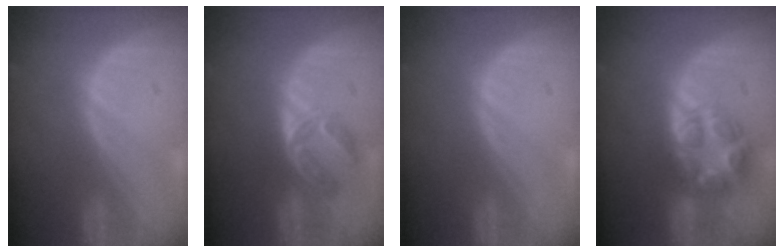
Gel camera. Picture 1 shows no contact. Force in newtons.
{"total": 5.8, "press": 4.7, "slide": 3.5}
{"total": 0.0}
{"total": 8.0, "press": 7.0, "slide": 3.9}